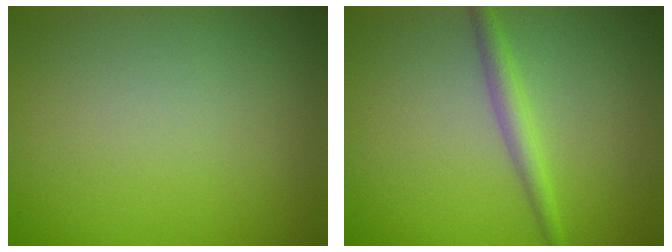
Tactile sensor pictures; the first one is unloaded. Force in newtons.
{"total": 2.1, "press": 2.1, "slide": 0.1}